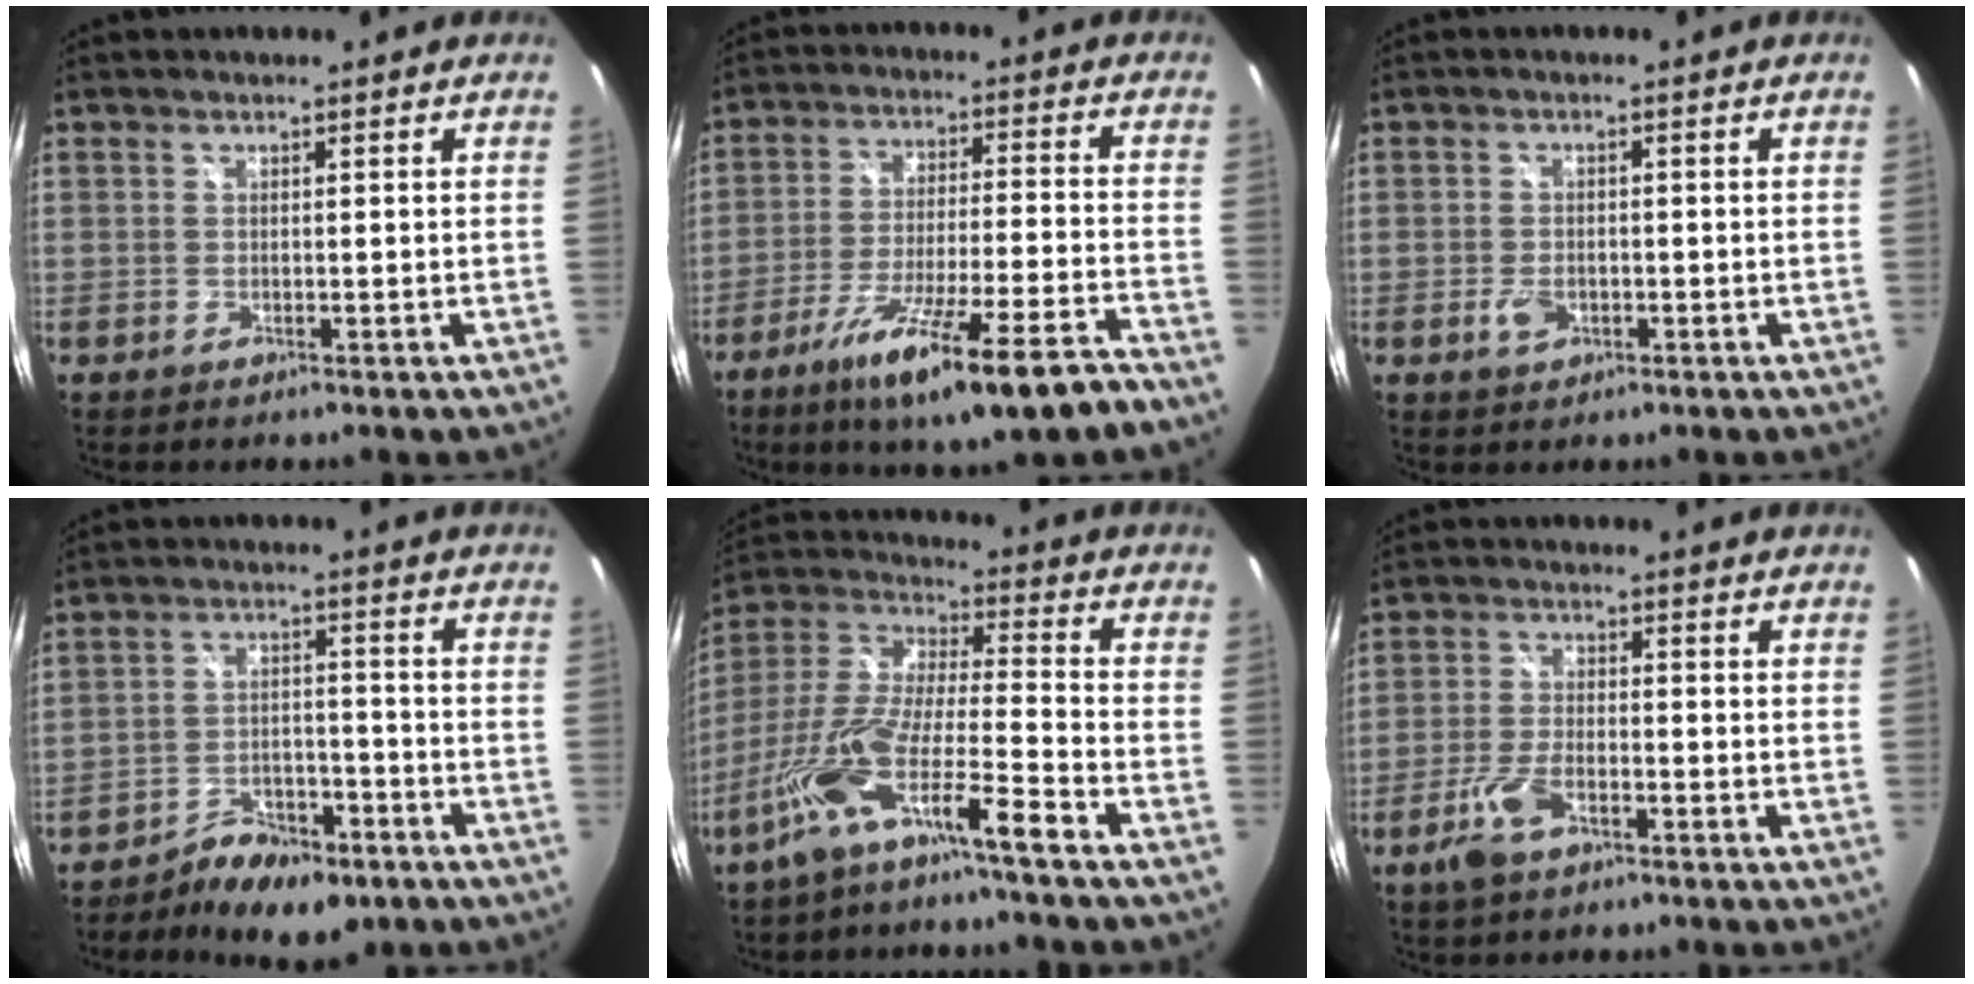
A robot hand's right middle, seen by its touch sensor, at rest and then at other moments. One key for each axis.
{"total": 18.1, "fx": -12.6, "fy": 0.8, "fz": 13.1, "tx": -0.231, "ty": -0.056, "tz": -0.196}
{"total": 3.2, "fx": -1.2, "fy": 2.3, "fz": 1.9, "tx": -0.037, "ty": -0.001, "tz": -0.019}
{"total": 9.3, "fx": -7.0, "fy": 4.1, "fz": 4.7, "tx": -0.090, "ty": 0.006, "tz": -0.107}
{"total": 13.5, "fx": -8.8, "fy": 0.5, "fz": 10.1, "tx": -0.200, "ty": -0.010, "tz": -0.168}
{"total": 6.6, "fx": -3.9, "fy": 2.9, "fz": 4.4, "tx": -0.107, "ty": -0.003, "tz": -0.073}